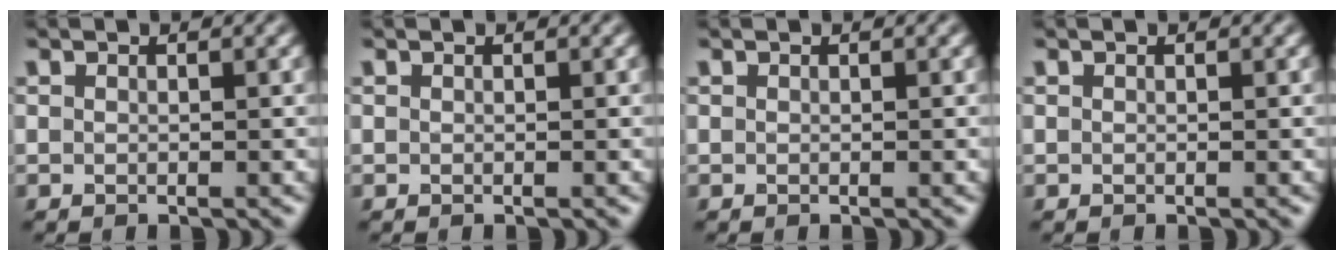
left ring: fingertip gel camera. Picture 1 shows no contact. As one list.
[{"total": 0.0}, {"total": 0.0}, {"total": 0.0}]